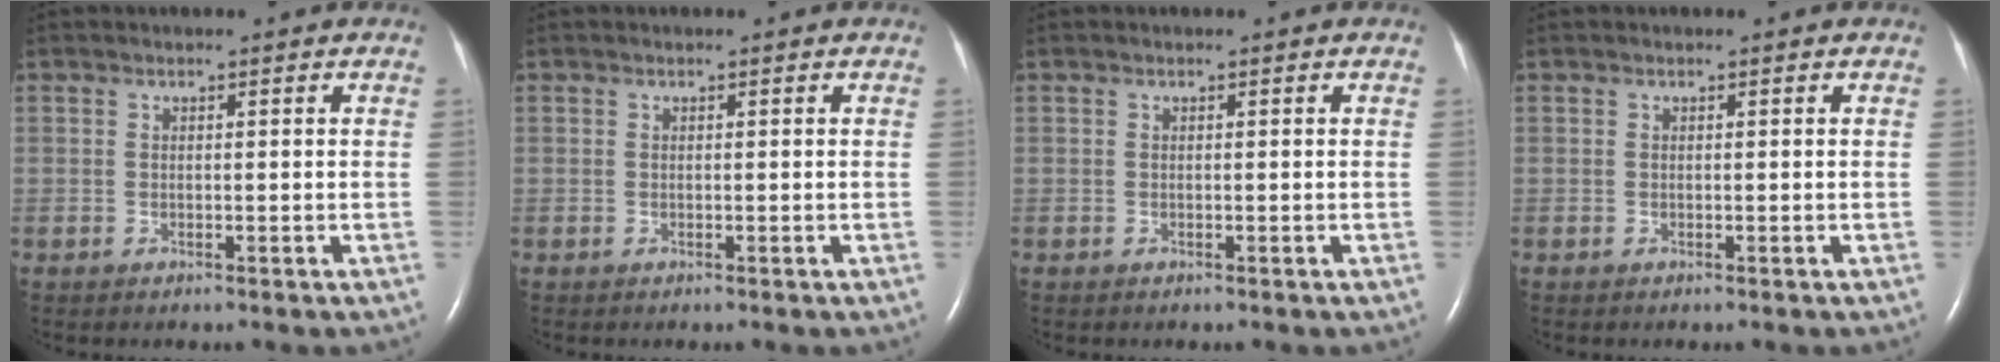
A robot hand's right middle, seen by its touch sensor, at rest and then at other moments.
{"total": 0.0}
{"total": 0.0}
{"total": 0.0}